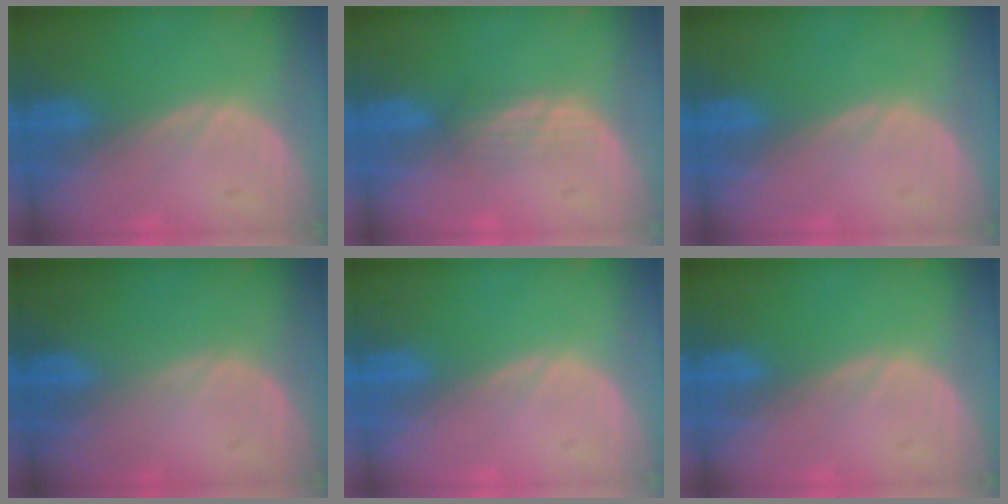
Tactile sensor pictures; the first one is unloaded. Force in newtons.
{"total": 2.4, "press": 2.4, "slide": 0.5}
{"total": 0.0}
{"total": 0.0}
{"total": 0.0}
{"total": 0.0}